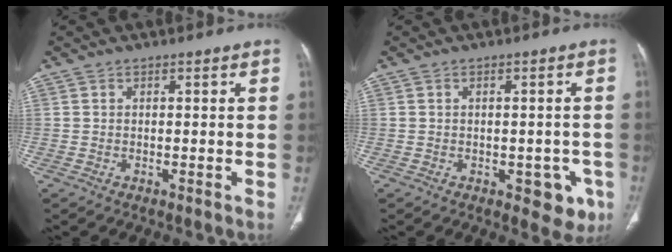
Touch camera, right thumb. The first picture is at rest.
{"total": 5.8, "force": [-2.4, 3.2, 4.1], "torque": [-0.015, 0.002, -0.024]}